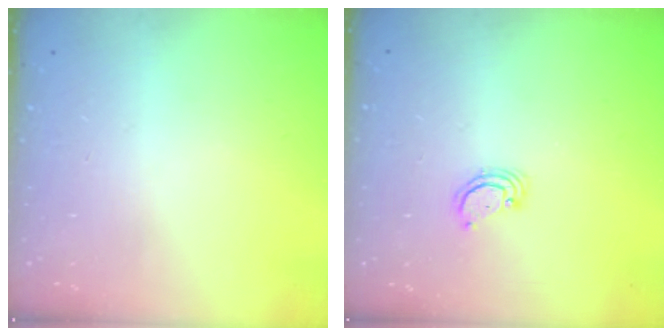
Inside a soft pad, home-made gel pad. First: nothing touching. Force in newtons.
{"total": 2.6, "press": 2.6, "slide": 0.2}